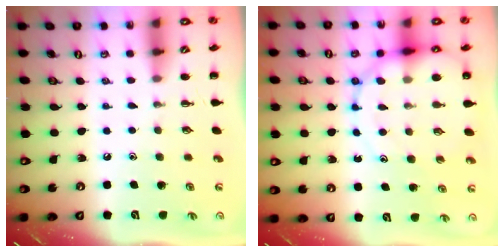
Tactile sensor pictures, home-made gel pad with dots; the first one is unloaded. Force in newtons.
{"total": 12.8, "press": 12.4, "slide": 3.1}